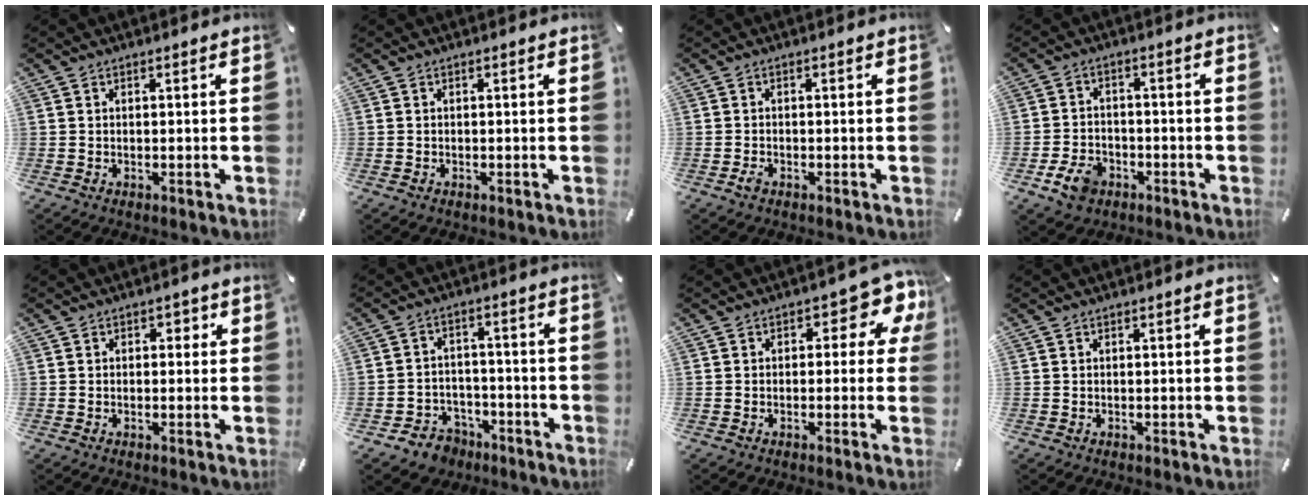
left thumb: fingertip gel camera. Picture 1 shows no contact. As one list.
[{"total": 0.0}, {"total": 1.4, "force": [-0.9, 0.7, 0.8], "torque": [-0.022, 0.001, -0.020]}, {"total": 6.9, "force": [-3.5, 5.0, 3.3], "torque": [-0.065, 0.014, -0.066]}, {"total": 1.7, "force": [-0.2, 1.4, 0.8], "torque": [-0.009, 0.007, -0.011]}, {"total": 5.7, "force": [-3.3, 4.5, 1.0], "torque": [-0.020, 0.023, -0.062]}, {"total": 7.5, "force": [2.8, 4.0, 5.7], "torque": [-0.068, -0.017, 0.042]}, {"total": 0.0}]